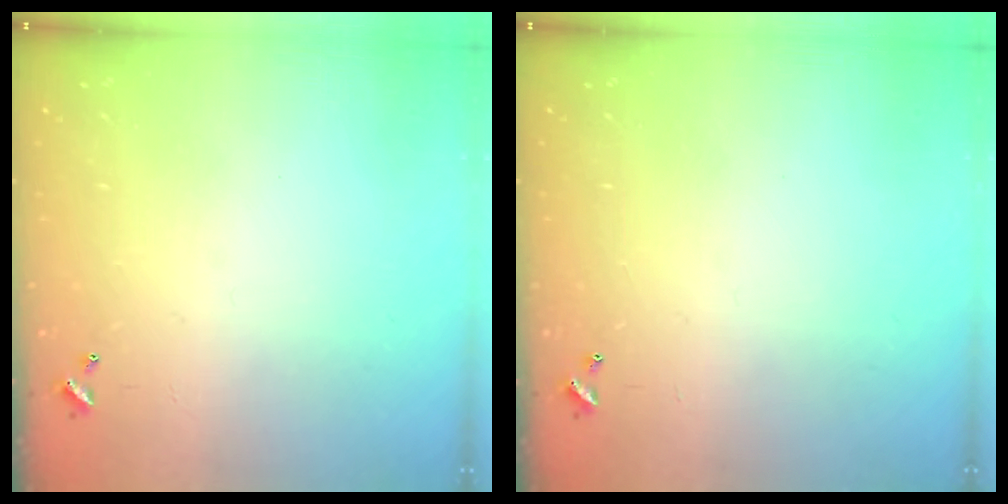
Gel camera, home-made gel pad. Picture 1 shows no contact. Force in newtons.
{"total": 0.0}